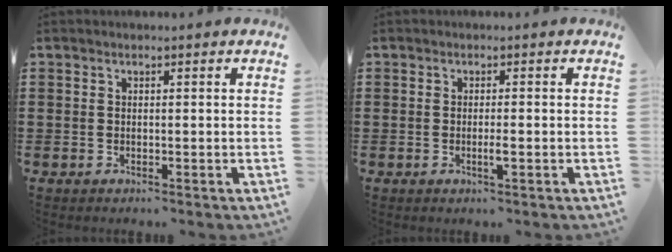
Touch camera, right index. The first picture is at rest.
{"total": 1.8, "force": [-0.6, 0.0, 1.7], "torque": [-0.029, -0.003, -0.011]}